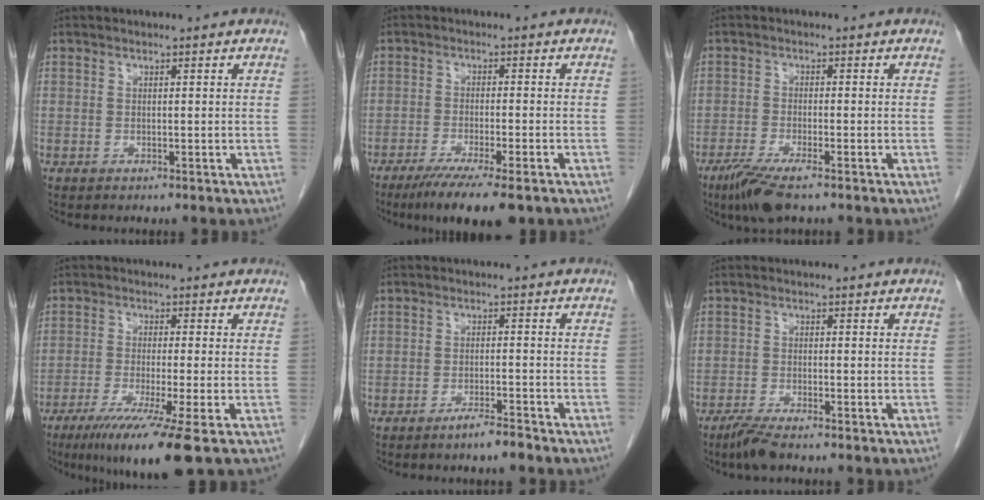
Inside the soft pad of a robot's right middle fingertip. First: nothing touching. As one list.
[{"total": 9.9, "force": [-7.1, 0.8, 6.8], "torque": [-0.099, -0.021, -0.107]}, {"total": 6.0, "force": [-4.1, 0.7, 4.4], "torque": [-0.087, -0.016, -0.073]}, {"total": 10.1, "force": [-6.2, -0.9, 8.0], "torque": [-0.133, -0.032, -0.101]}, {"total": 3.1, "force": [-2.5, -0.1, 1.8], "torque": [-0.032, -0.003, -0.045]}, {"total": 3.4, "force": [-2.7, 0.2, 2.1], "torque": [-0.048, -0.009, -0.055]}]